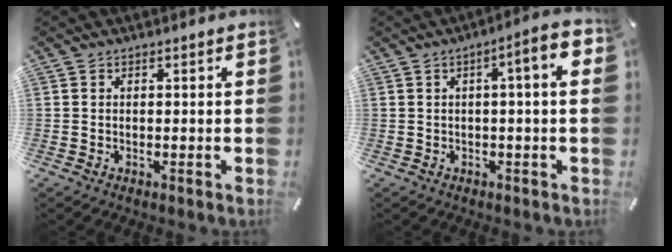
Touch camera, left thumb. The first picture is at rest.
{"total": 7.2, "force": [1.3, 1.0, 7.0], "torque": [-0.105, -0.007, 0.014]}